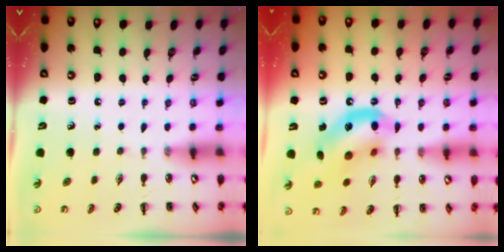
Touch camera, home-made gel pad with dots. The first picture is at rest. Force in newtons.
{"total": 14.7, "press": 14.5, "slide": 2.1}